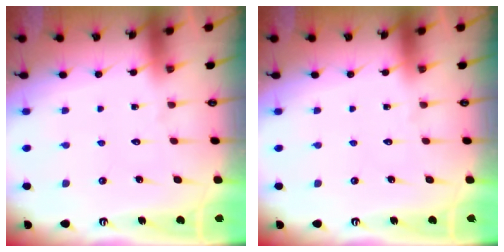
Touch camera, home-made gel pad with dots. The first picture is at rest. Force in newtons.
{"total": 0.0}